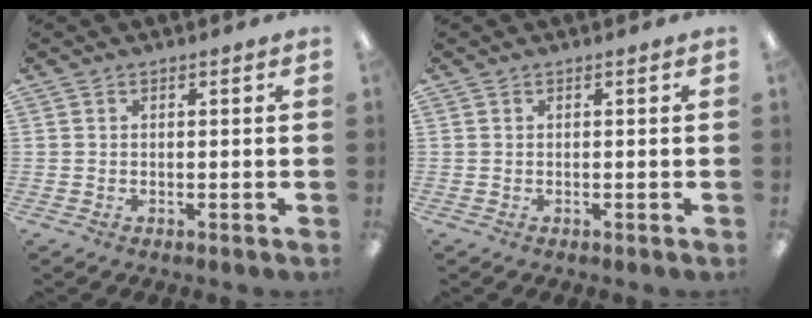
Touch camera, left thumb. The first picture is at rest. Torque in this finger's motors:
{"motor_torque": [0.00, 0.00, 0.07, -0.14, 0.00]}